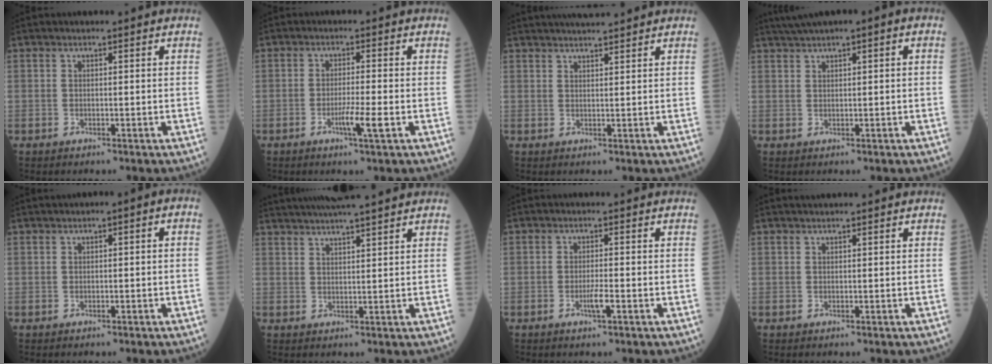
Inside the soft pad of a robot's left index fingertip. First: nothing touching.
{"total": 3.8, "force": [-1.7, -0.4, 3.4], "torque": [-0.063, -0.009, -0.030]}
{"total": 6.5, "force": [6.0, 0.4, 2.7], "torque": [-0.042, 0.028, 0.089]}
{"total": 4.3, "force": [2.4, 0.5, 3.5], "torque": [-0.068, 0.025, 0.045]}
{"total": 1.7, "force": [0.1, 0.6, 1.6], "torque": [-0.022, 0.013, 0.002]}
{"total": 12.2, "force": [10.7, 0.2, 5.8], "torque": [-0.100, 0.030, 0.154]}
{"total": 2.1, "force": [-1.1, 0.0, 1.8], "torque": [-0.035, -0.004, -0.019]}
{"total": 1.4, "force": [1.2, -0.2, 0.6], "torque": [-0.008, 0.016, 0.025]}